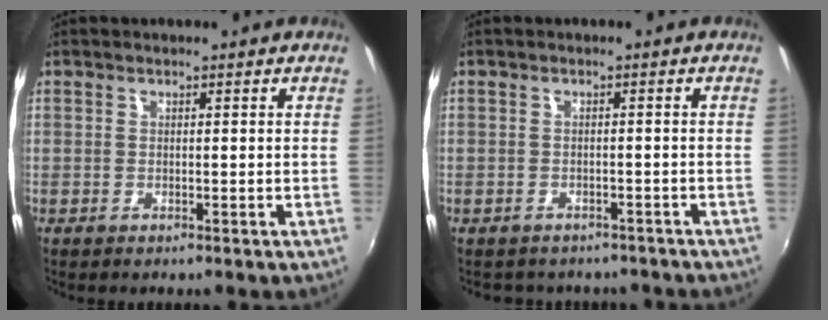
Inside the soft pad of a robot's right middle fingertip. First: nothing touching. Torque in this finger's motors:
{"motor_torque": [0.02, -0.03, 0.00, 0.01]}